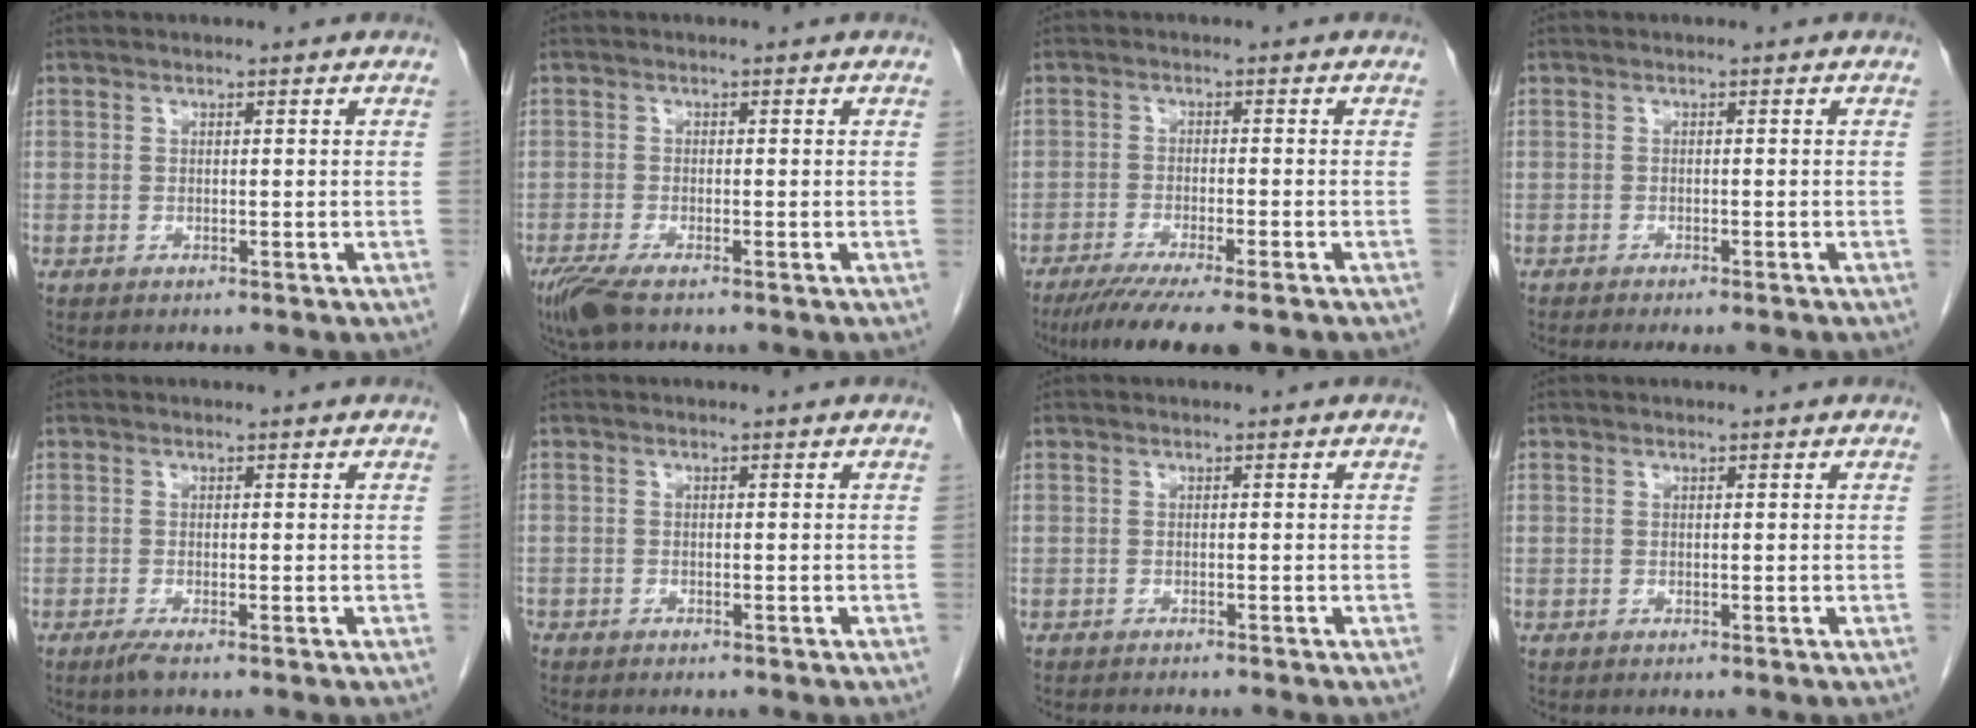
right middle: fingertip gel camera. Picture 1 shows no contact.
{"total": 4.6, "force": [-3.2, 0.9, 3.1], "torque": [-0.065, -0.013, -0.058]}
{"total": 9.9, "force": [-7.7, 0.5, 6.2], "torque": [-0.089, -0.022, -0.118]}
{"total": 5.2, "force": [-4.6, 1.0, 2.3], "torque": [-0.021, -0.009, -0.060]}
{"total": 1.5, "force": [-1.0, 0.0, 1.1], "torque": [-0.026, -0.006, -0.021]}
{"total": 1.4, "force": [-1.2, 0.6, 0.4], "torque": [-0.008, 0.000, -0.014]}
{"total": 3.5, "force": [-3.2, 0.1, 1.3], "torque": [-0.009, -0.004, -0.043]}
{"total": 0.0}